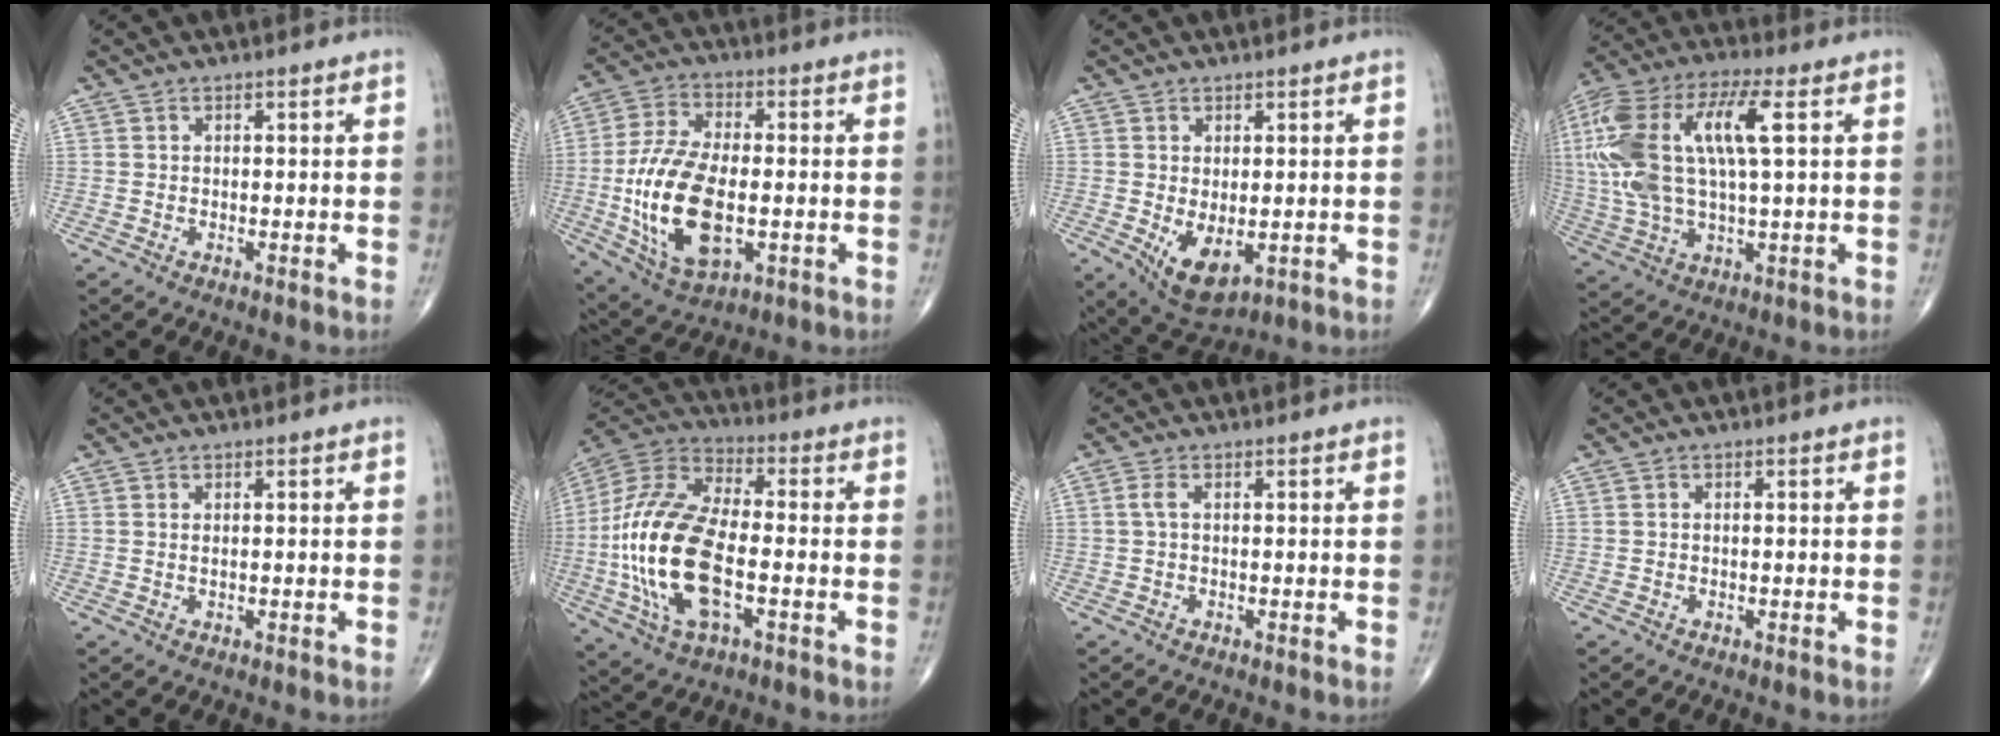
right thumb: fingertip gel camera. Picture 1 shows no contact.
{"total": 18.2, "force": [-2.6, 9.2, 15.4], "torque": [-0.305, 0.002, -0.038]}
{"total": 7.4, "force": [-1.3, 4.1, 6.1], "torque": [-0.089, -0.015, -0.003]}
{"total": 21.6, "force": [4.3, 8.0, 19.6], "torque": [-0.442, 0.023, 0.076]}
{"total": 0.6, "force": [0.2, 0.2, 0.5], "torque": [-0.015, 0.000, 0.005]}
{"total": 22.3, "force": [-3.9, 10.4, 19.4], "torque": [-0.420, 0.015, -0.069]}
{"total": 1.6, "force": [0.1, 0.6, 1.4], "torque": [-0.036, 0.004, 0.000]}
{"total": 0.0}